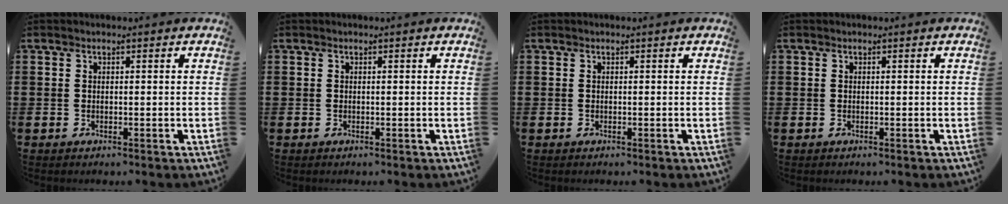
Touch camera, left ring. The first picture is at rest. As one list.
[{"total": 0.0}, {"total": 0.0}, {"total": 0.0}]